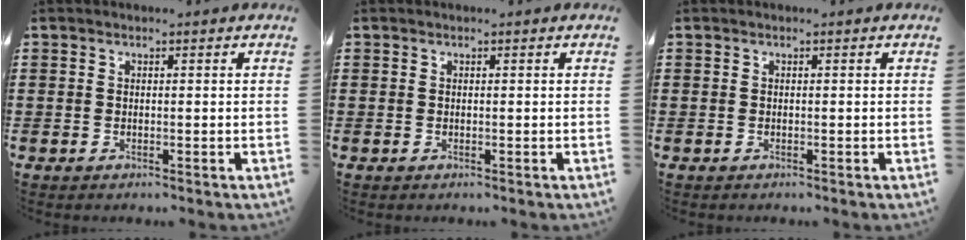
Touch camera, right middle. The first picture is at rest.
{"total": 0.0}
{"total": 0.0}